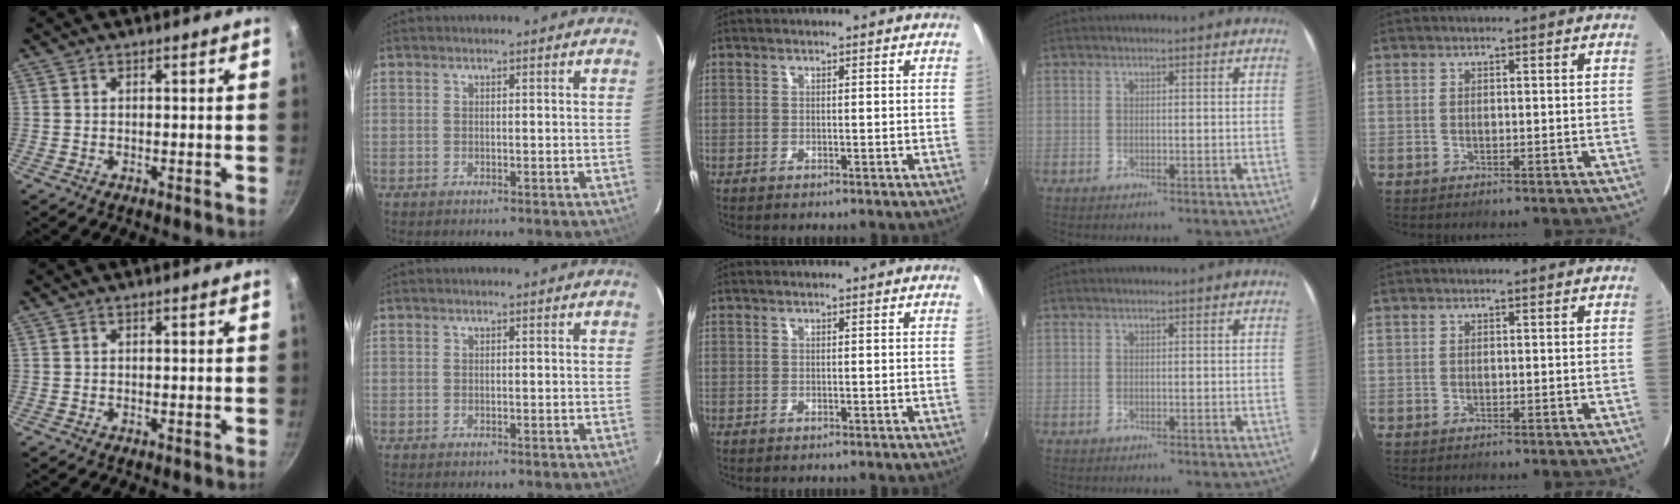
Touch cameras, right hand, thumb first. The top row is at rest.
{}